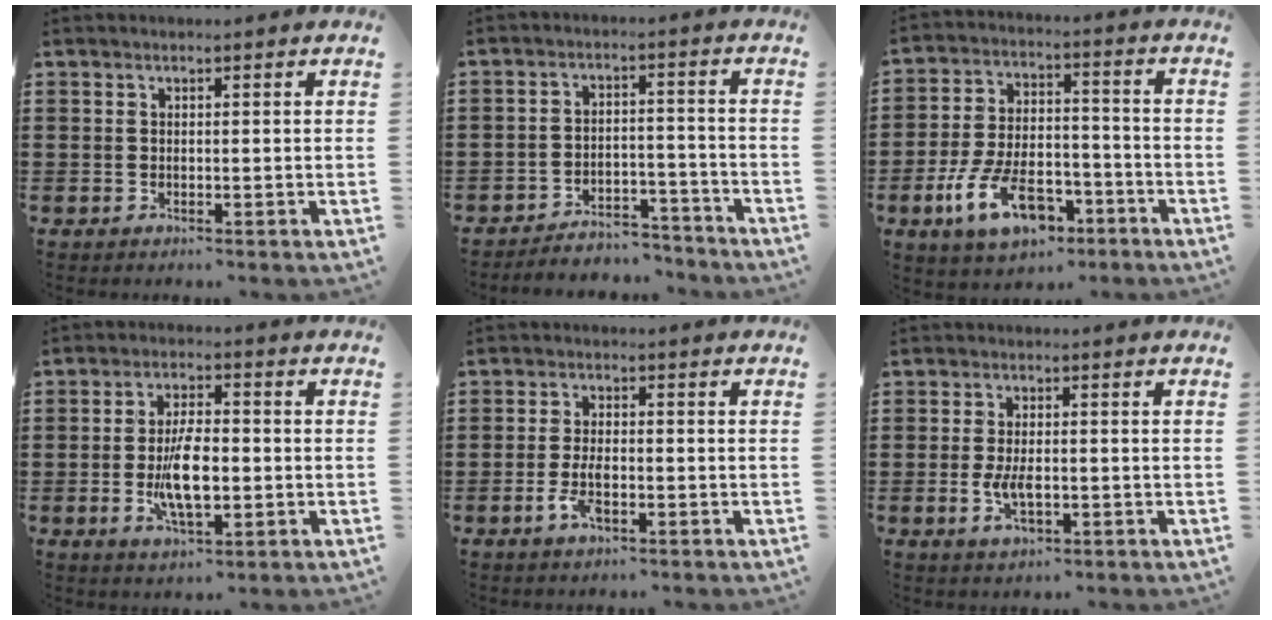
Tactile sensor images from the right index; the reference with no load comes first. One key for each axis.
{"total": 4.3, "fx": -4.2, "fy": 1.0, "fz": 0.6, "tx": -0.012, "ty": 0.014, "tz": -0.084}
{"total": 11.0, "fx": -5.7, "fy": 5.5, "fz": 7.6, "tx": -0.151, "ty": 0.008, "tz": -0.106}
{"total": 8.2, "fx": -1.3, "fy": 3.4, "fz": 7.3, "tx": -0.152, "ty": -0.002, "tz": -0.027}
{"total": 4.0, "fx": -1.5, "fy": 1.5, "fz": 3.3, "tx": -0.072, "ty": -0.004, "tz": -0.029}
{"total": 4.2, "fx": -0.9, "fy": 1.8, "fz": 3.6, "tx": -0.081, "ty": -0.006, "tz": -0.017}